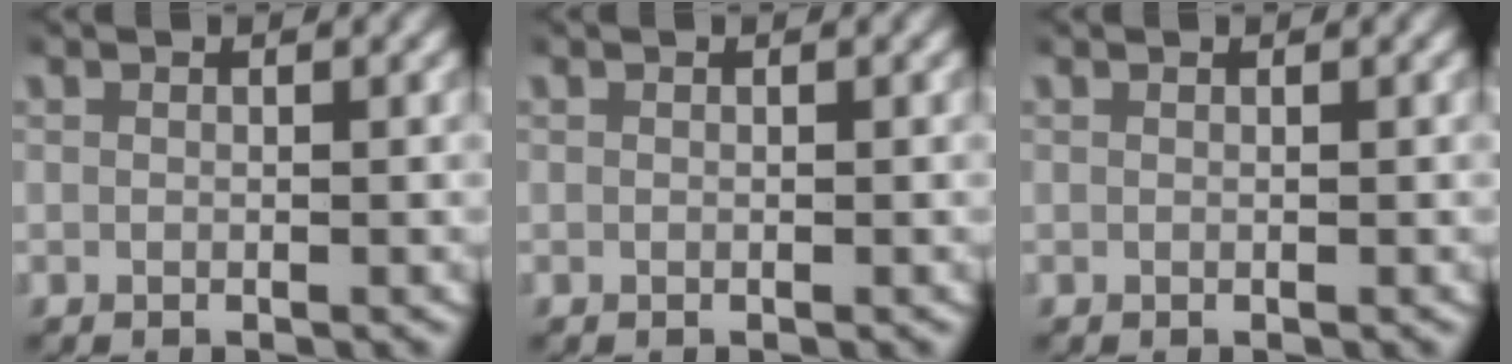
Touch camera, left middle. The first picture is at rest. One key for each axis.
{"total": 0.0}
{"total": 0.0}